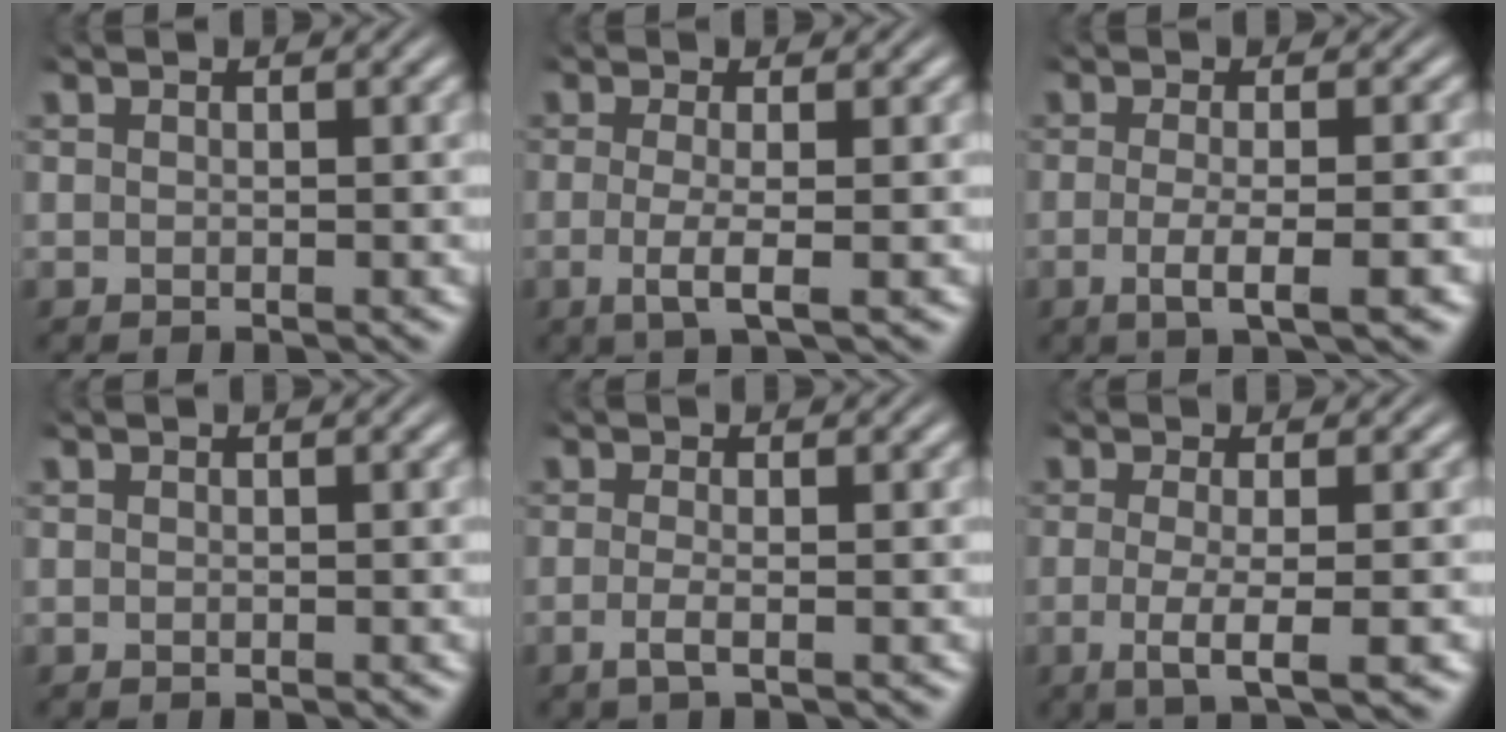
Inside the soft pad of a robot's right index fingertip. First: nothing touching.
{"total": 2.8, "force": [-0.7, 0.2, 2.7], "torque": [-0.061, -0.016, -0.005]}
{"total": 3.5, "force": [-1.5, 0.3, 3.1], "torque": [-0.060, -0.010, -0.020]}
{"total": 0.0}
{"total": 1.6, "force": [-0.9, -0.1, 1.3], "torque": [-0.037, -0.014, -0.013]}
{"total": 3.8, "force": [-1.1, 0.5, 3.6], "torque": [-0.071, -0.018, -0.009]}